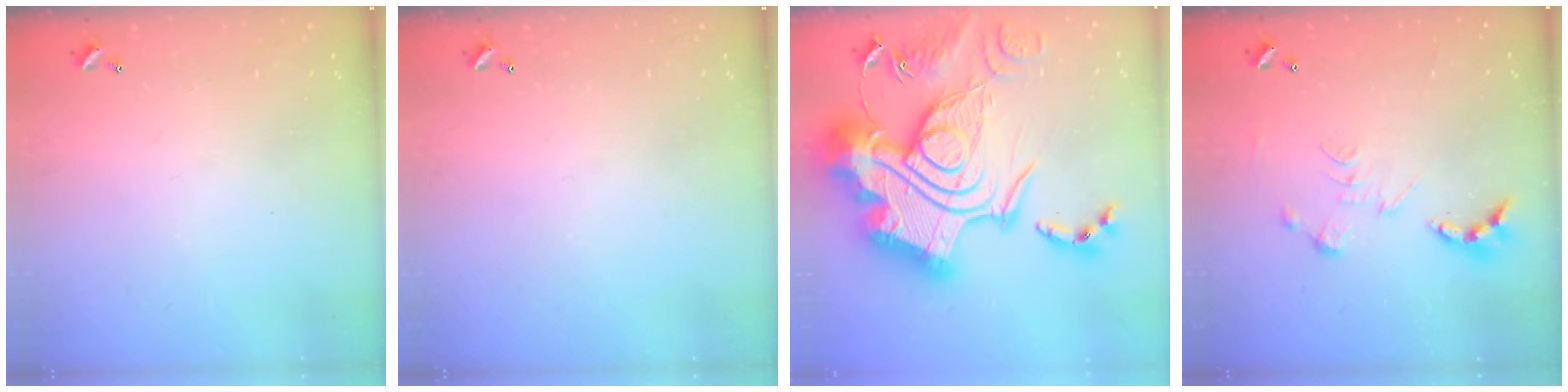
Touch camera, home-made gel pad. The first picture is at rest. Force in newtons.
{"total": 0.0}
{"total": 0.7, "press": 0.7, "slide": 0.1}
{"total": 0.0}